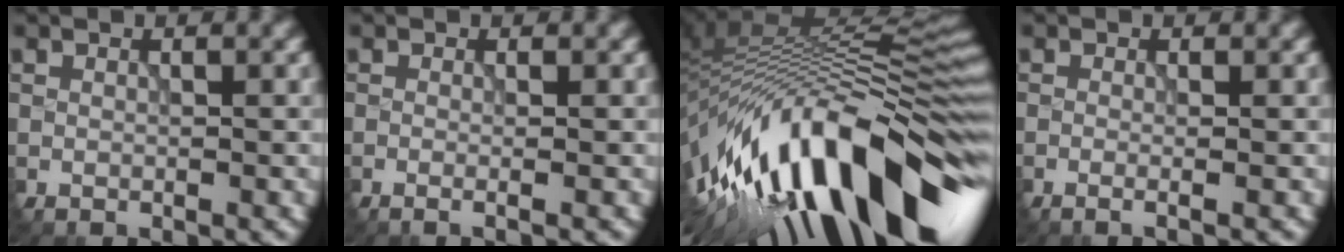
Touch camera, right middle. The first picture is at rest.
{"total": 1.5, "force": [-0.2, 0.6, 1.4], "torque": [-0.009, 0.001, -0.017]}
{"total": 15.5, "force": [-6.2, 6.6, 12.5], "torque": [-0.193, 0.014, -0.100]}
{"total": 1.8, "force": [-0.2, 0.8, 1.6], "torque": [-0.010, 0.004, -0.018]}